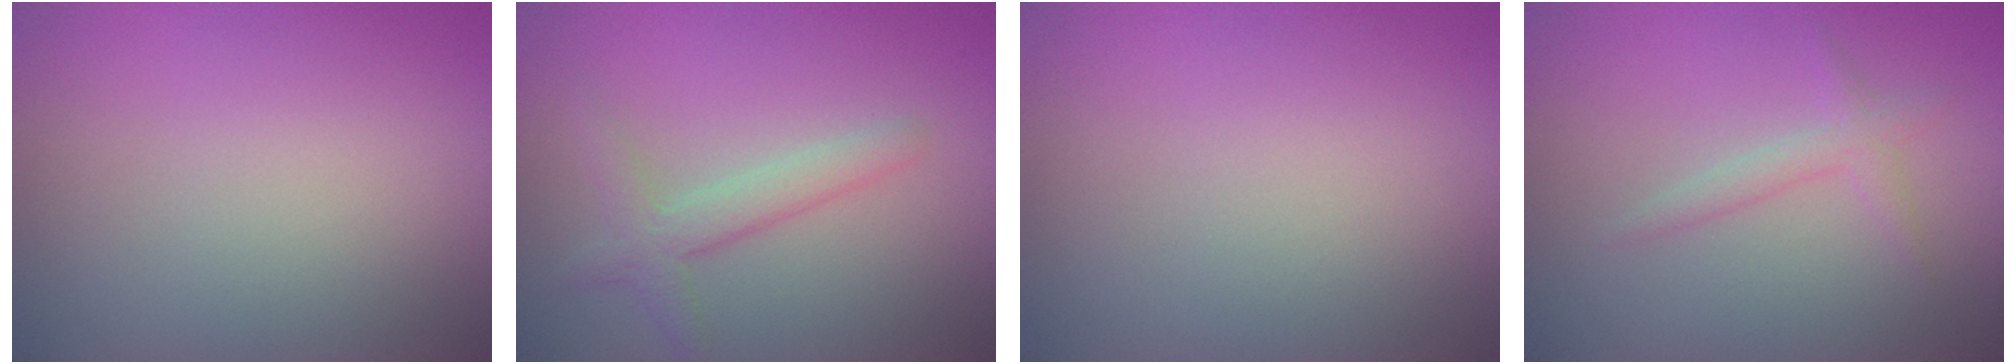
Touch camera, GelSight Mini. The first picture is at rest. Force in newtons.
{"total": 2.7, "press": 2.6, "slide": 0.1}
{"total": 0.0}
{"total": 1.5, "press": 1.5, "slide": 0.1}